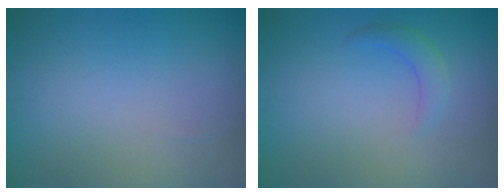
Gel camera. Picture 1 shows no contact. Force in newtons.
{"total": 1.6, "press": 1.6, "slide": 0.2}